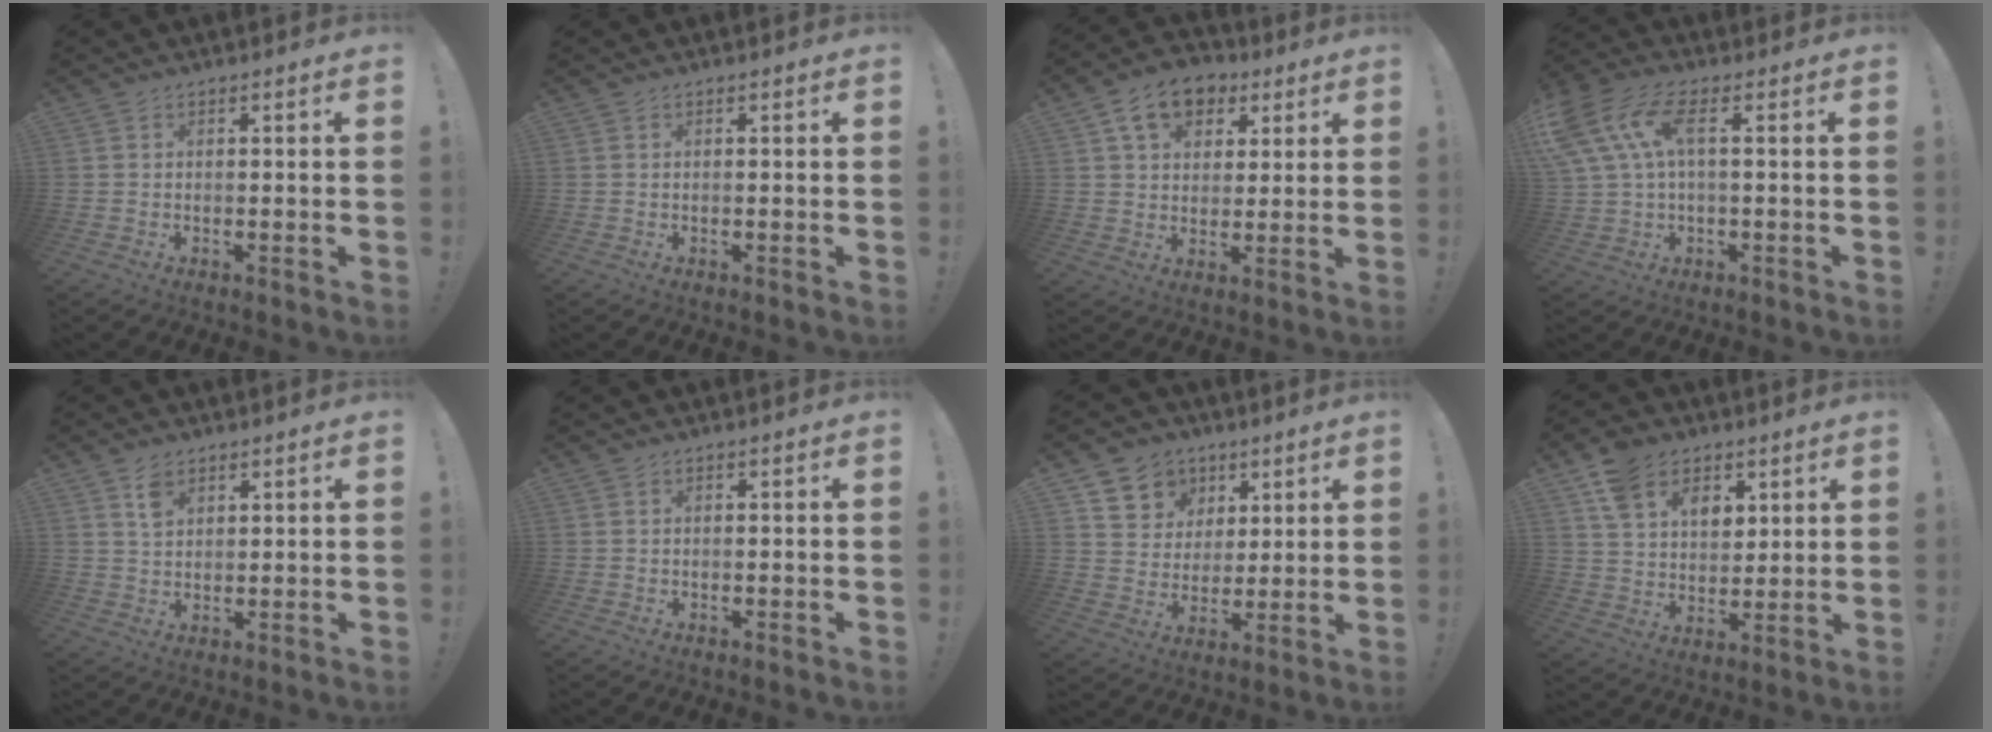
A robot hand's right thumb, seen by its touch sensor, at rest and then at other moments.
{"total": 0.6, "force": [0.3, -0.3, 0.5], "torque": [-0.009, 0.000, 0.004]}
{"total": 11.8, "force": [5.8, 8.6, 5.7], "torque": [-0.089, -0.016, 0.112]}
{"total": 13.0, "force": [2.9, 6.8, 10.6], "torque": [-0.227, 0.004, 0.054]}
{"total": 4.1, "force": [2.5, 2.4, 2.2], "torque": [-0.030, -0.013, 0.045]}
{"total": 0.0}
{"total": 9.2, "force": [4.5, 7.9, 1.6], "torque": [-0.017, -0.035, 0.092]}
{"total": 12.9, "force": [7.3, 8.9, 5.9], "torque": [-0.101, -0.033, 0.142]}